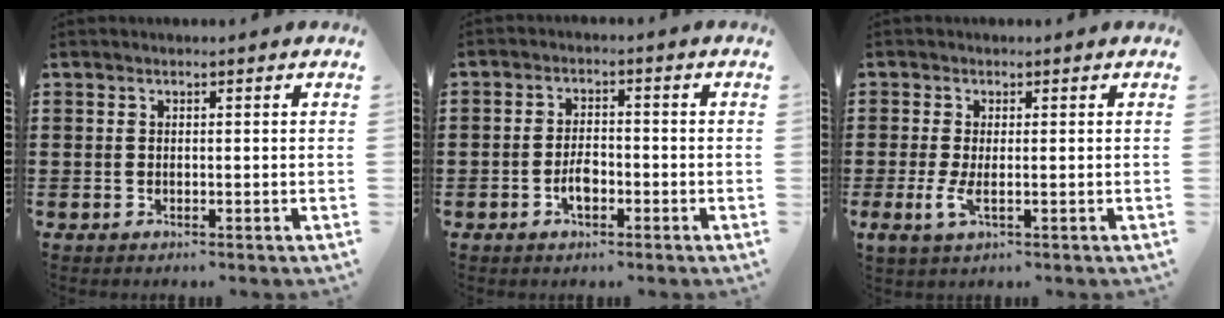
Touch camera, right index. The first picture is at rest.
{"total": 5.2, "force": [-2.4, 2.3, 4.0], "torque": [-0.087, 0.001, -0.048]}
{"total": 2.9, "force": [-0.5, 0.7, 2.8], "torque": [-0.065, -0.009, -0.011]}